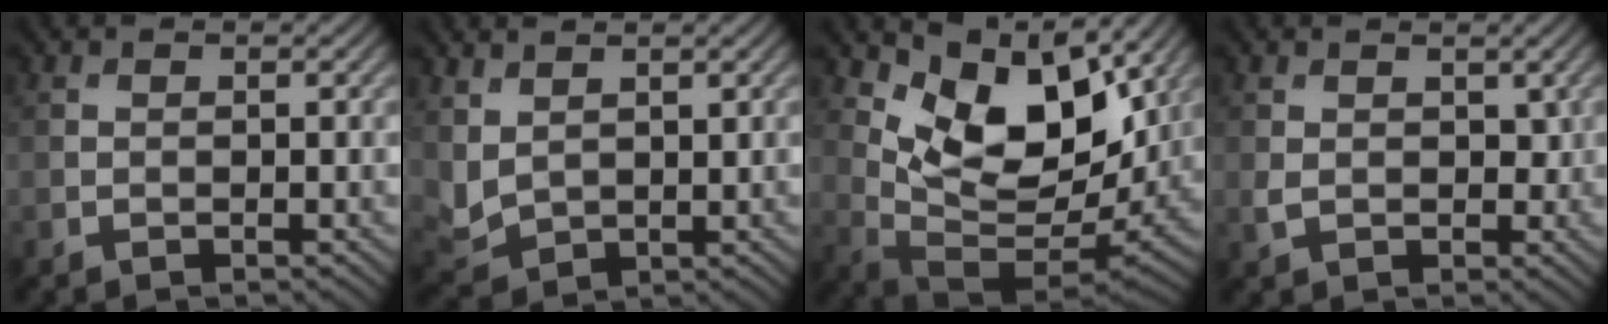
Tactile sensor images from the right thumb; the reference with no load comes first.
{"total": 4.1, "force": [2.4, 2.4, 2.3], "torque": [-0.074, -0.003, 0.057]}
{"total": 11.8, "force": [5.0, 6.1, 8.8], "torque": [-0.166, -0.011, 0.104]}
{"total": 2.4, "force": [0.6, 1.8, 1.5], "torque": [-0.036, -0.007, 0.014]}